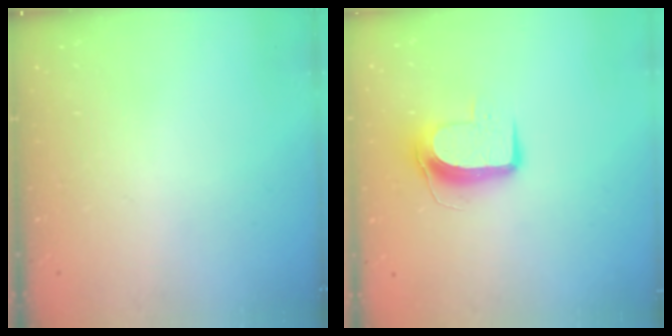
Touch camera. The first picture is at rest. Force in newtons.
{"total": 10.6, "press": 10.6, "slide": 0.8}